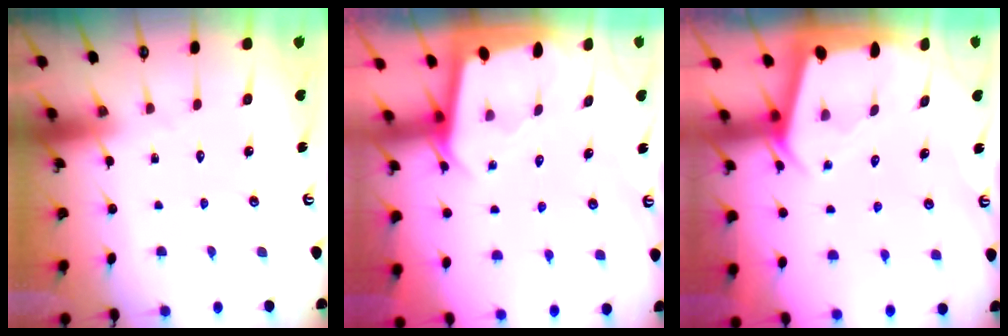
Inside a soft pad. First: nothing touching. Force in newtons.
{"total": 2.0, "press": 2.0, "slide": 0.2}
{"total": 2.4, "press": 2.3, "slide": 0.3}